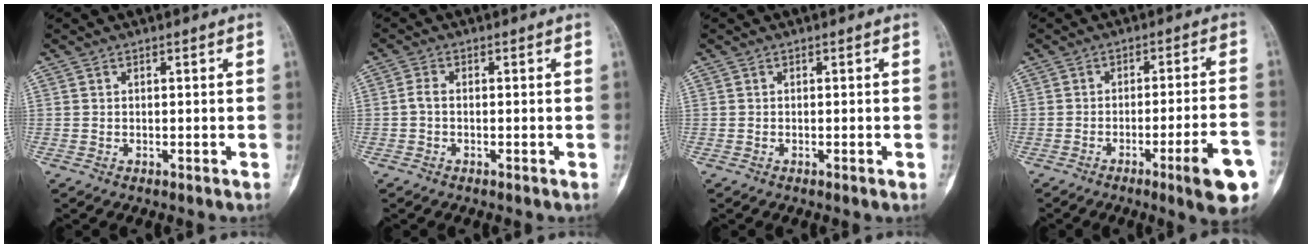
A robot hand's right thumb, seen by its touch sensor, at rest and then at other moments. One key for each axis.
{"total": 1.7, "fx": -0.4, "fy": 0.9, "fz": 1.3, "tx": -0.027, "ty": 0.002, "tz": -0.012}
{"total": 0.7, "fx": -0.3, "fy": 0.0, "fz": 0.6, "tx": -0.012, "ty": -0.001, "tz": -0.003}
{"total": 10.9, "fx": -5.2, "fy": 1.1, "fz": 9.6, "tx": -0.127, "ty": 0.018, "tz": -0.069}